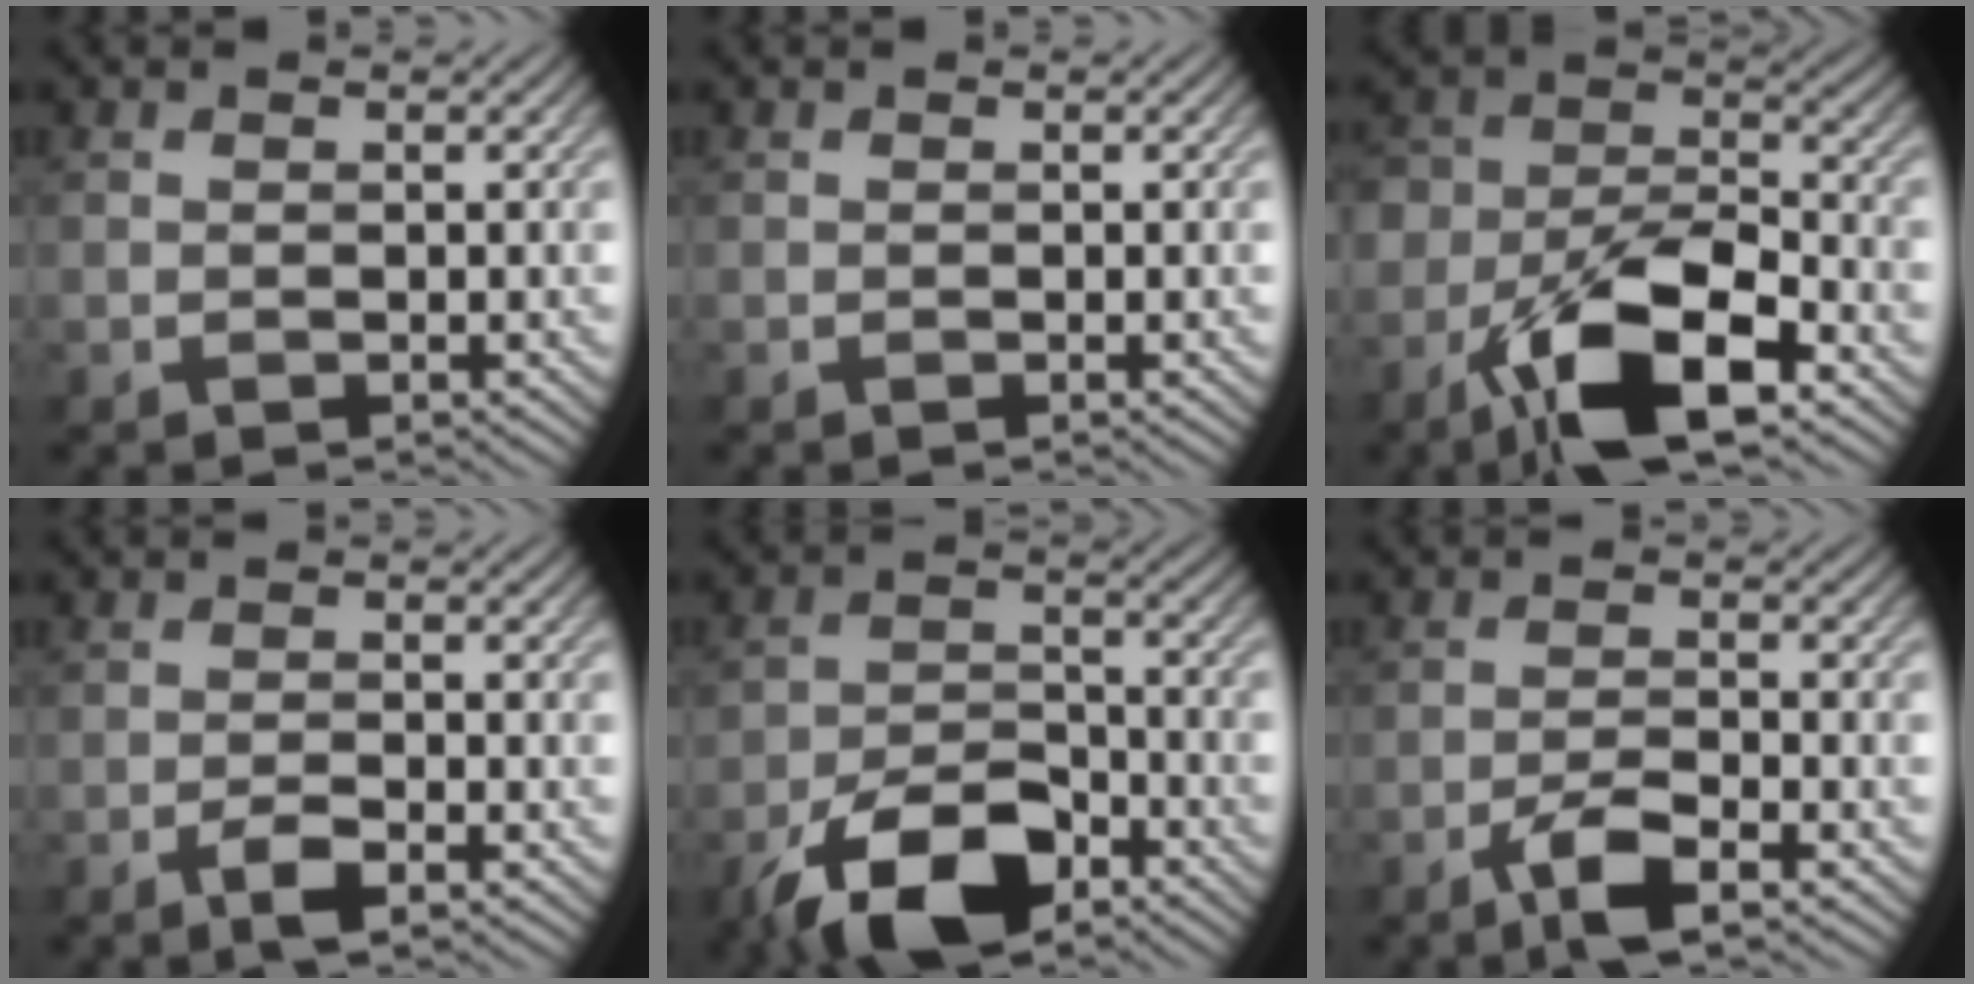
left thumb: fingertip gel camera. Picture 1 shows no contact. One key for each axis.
{"total": 0.0}
{"total": 12.6, "fx": -7.1, "fy": 5.8, "fz": 8.7, "tx": -0.162, "ty": -0.005, "tz": -0.138}
{"total": 2.5, "fx": -1.5, "fy": 0.5, "fz": 1.9, "tx": -0.037, "ty": 0.004, "tz": -0.030}
{"total": 10.0, "fx": -6.4, "fy": 4.7, "fz": 6.1, "tx": -0.111, "ty": -0.006, "tz": -0.124}
{"total": 4.3, "fx": -2.7, "fy": 0.9, "fz": 3.2, "tx": -0.067, "ty": 0.002, "tz": -0.057}